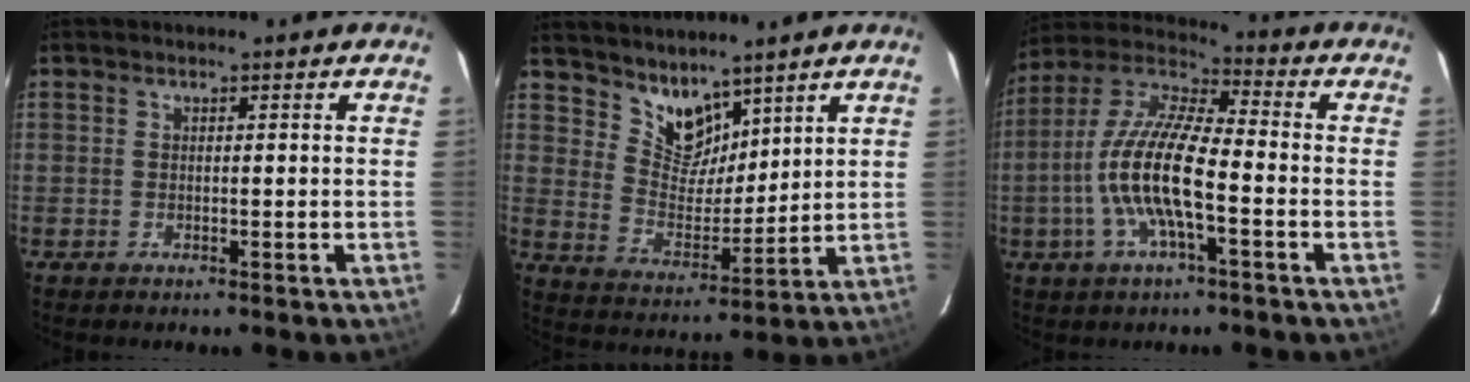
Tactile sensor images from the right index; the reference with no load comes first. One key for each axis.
{"total": 8.7, "fx": 7.0, "fy": 4.4, "fz": 2.8, "tx": -0.045, "ty": 0.001, "tz": 0.139}
{"total": 14.6, "fx": -3.8, "fy": 3.6, "fz": 13.6, "tx": -0.274, "ty": 0.002, "tz": -0.081}